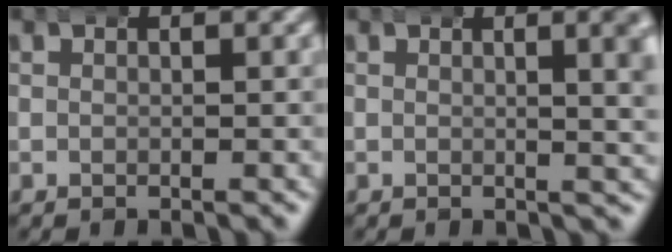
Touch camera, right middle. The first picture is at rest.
{"total": 4.0, "force": [1.6, 1.0, 3.5], "torque": [-0.020, 0.009, 0.015]}